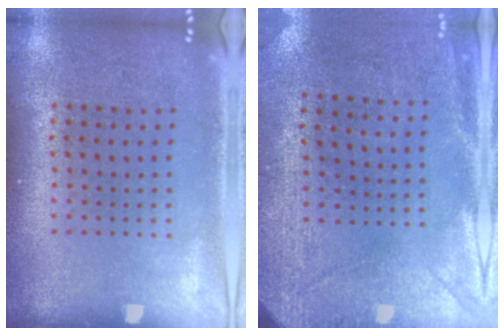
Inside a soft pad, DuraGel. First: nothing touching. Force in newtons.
{"total": 3.0, "press": 2.3, "slide": 1.9}